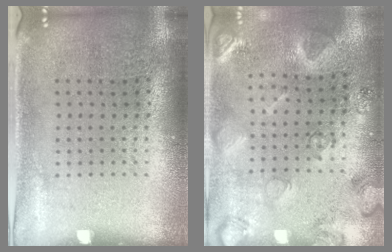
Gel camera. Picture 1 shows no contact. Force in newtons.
{"total": 2.2, "press": 2.2, "slide": 0.4}